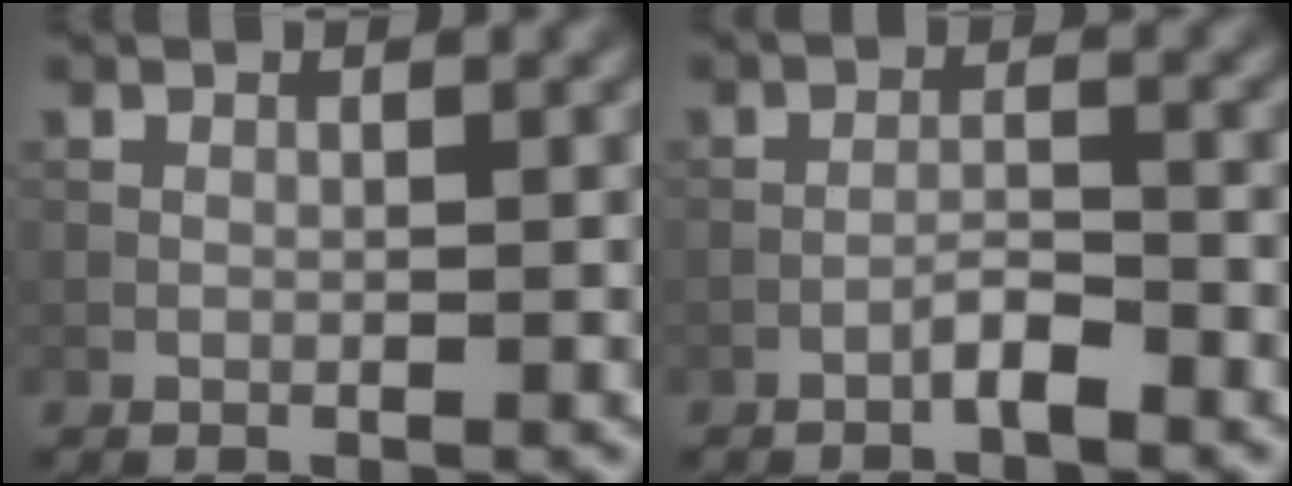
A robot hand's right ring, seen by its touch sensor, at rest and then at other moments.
{"total": 1.9, "force": [-1.3, 0.3, 1.3], "torque": [-0.021, 0.008, -0.027]}